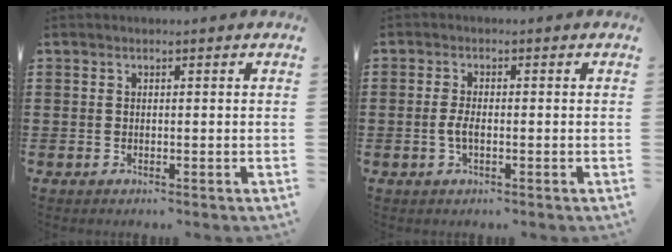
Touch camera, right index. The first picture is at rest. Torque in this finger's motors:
{"motor_torque": [0.80, -0.38, 0.43, 0.12]}